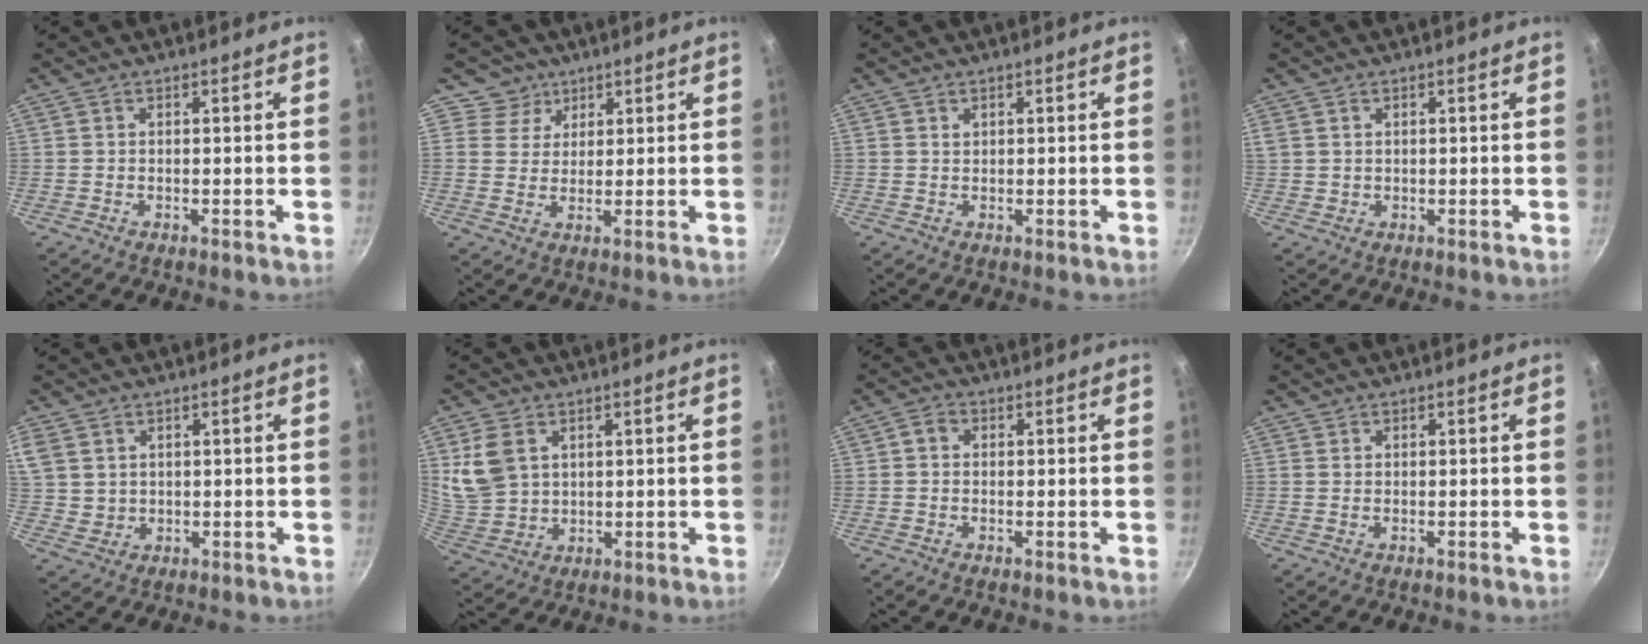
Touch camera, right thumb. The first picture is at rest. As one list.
[{"total": 4.5, "force": [2.7, 3.6, -0.2], "torque": [0.042, -0.014, 0.037]}, {"total": 0.5, "force": [0.4, 0.4, 0.1], "torque": [-0.001, 0.000, 0.008]}, {"total": 1.7, "force": [0.8, 1.4, 0.7], "torque": [-0.010, 0.000, 0.015]}, {"total": 9.4, "force": [3.5, 7.6, 4.3], "torque": [-0.095, 0.005, 0.081]}, {"total": 8.7, "force": [3.1, 6.4, 5.1], "torque": [-0.088, -0.012, 0.077]}, {"total": 1.9, "force": [0.2, 1.6, 1.0], "torque": [-0.021, 0.008, -0.001]}, {"total": 0.0}]